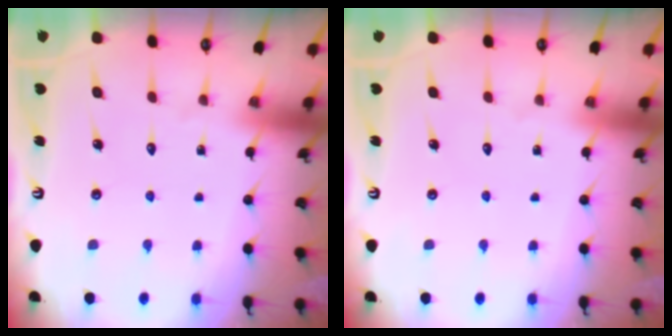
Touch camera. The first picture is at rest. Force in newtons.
{"total": 0.0}